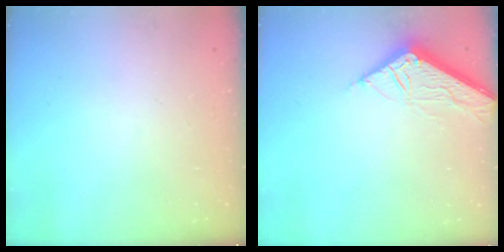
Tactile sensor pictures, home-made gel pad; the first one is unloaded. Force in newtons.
{"total": 7.0, "press": 6.9, "slide": 0.4}